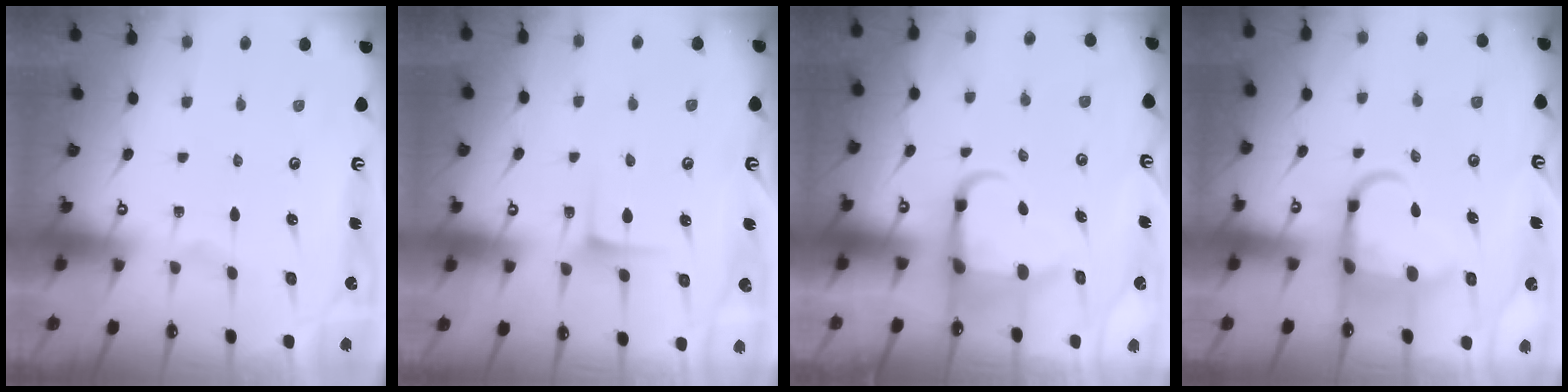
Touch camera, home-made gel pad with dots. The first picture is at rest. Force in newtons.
{"total": 5.3, "press": 5.2, "slide": 0.8}
{"total": 5.8, "press": 5.7, "slide": 1.1}
{"total": 8.4, "press": 8.0, "slide": 2.5}